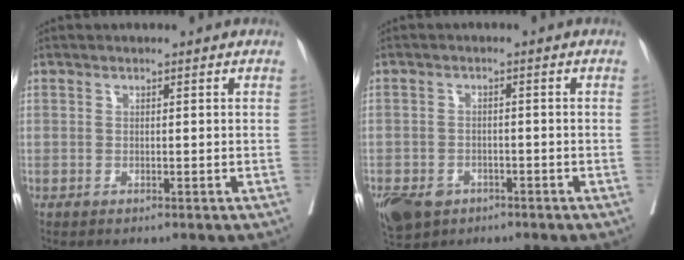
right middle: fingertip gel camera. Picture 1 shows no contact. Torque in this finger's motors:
{"motor_torque": [1.07, -1.07, 0.49, 0.21]}